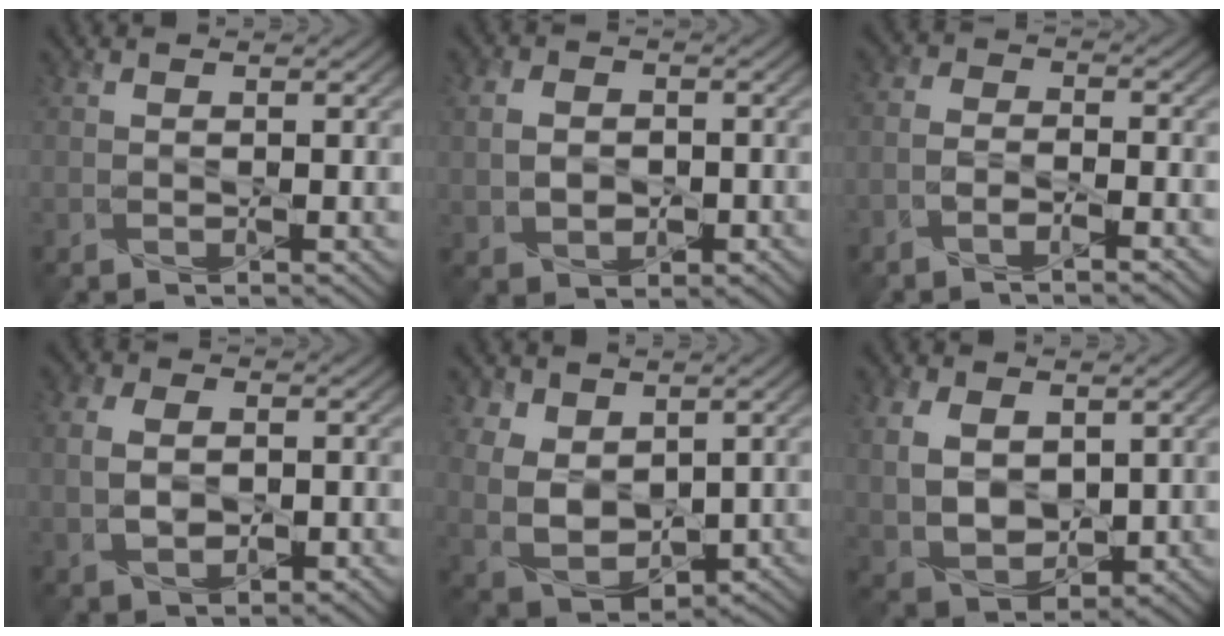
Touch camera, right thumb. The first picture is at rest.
{"total": 5.2, "force": [-0.3, 4.2, 3.0], "torque": [-0.063, -0.003, -0.009]}
{"total": 3.7, "force": [-2.6, 1.4, 2.2], "torque": [-0.042, 0.001, -0.057]}
{"total": 6.3, "force": [-0.7, 4.4, 4.4], "torque": [-0.087, -0.003, -0.018]}
{"total": 8.0, "force": [2.5, 5.9, 4.8], "torque": [-0.129, -0.006, 0.062]}
{"total": 8.1, "force": [1.6, 5.7, 5.6], "torque": [-0.144, -0.010, 0.039]}